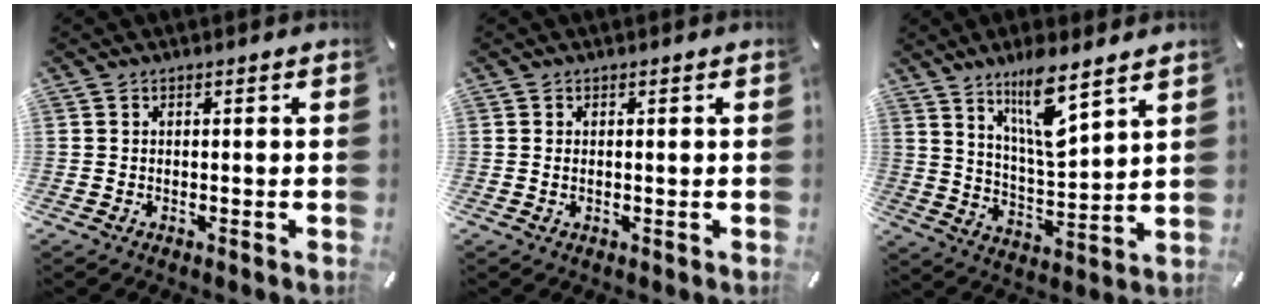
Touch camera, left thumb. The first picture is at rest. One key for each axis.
{"total": 0.8, "fx": 0.1, "fy": 0.4, "fz": 0.7, "tx": -0.008, "ty": -0.003, "tz": -0.001}
{"total": 12.3, "fx": 8.5, "fy": 2.9, "fz": 8.3, "tx": -0.151, "ty": -0.045, "tz": 0.148}